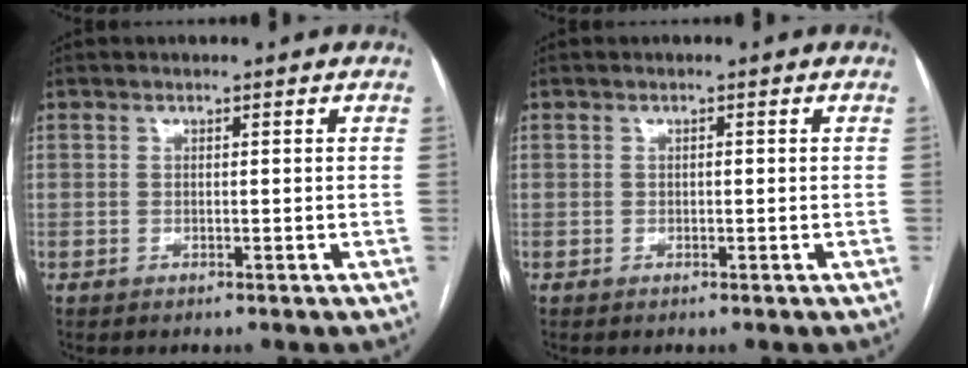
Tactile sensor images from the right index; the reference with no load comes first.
{"total": 0.0}